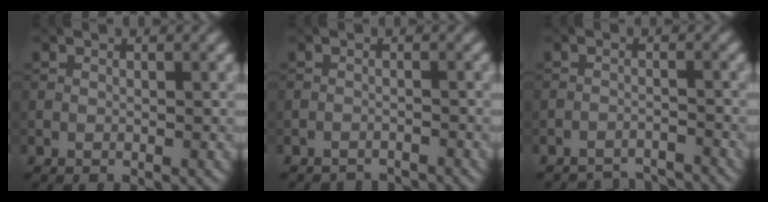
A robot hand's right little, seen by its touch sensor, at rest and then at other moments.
{"total": 2.9, "force": [-2.9, 0.2, 0.3], "torque": [-0.004, -0.009, -0.046]}
{"total": 4.2, "force": [-4.1, 0.5, 0.5], "torque": [-0.008, -0.001, -0.062]}